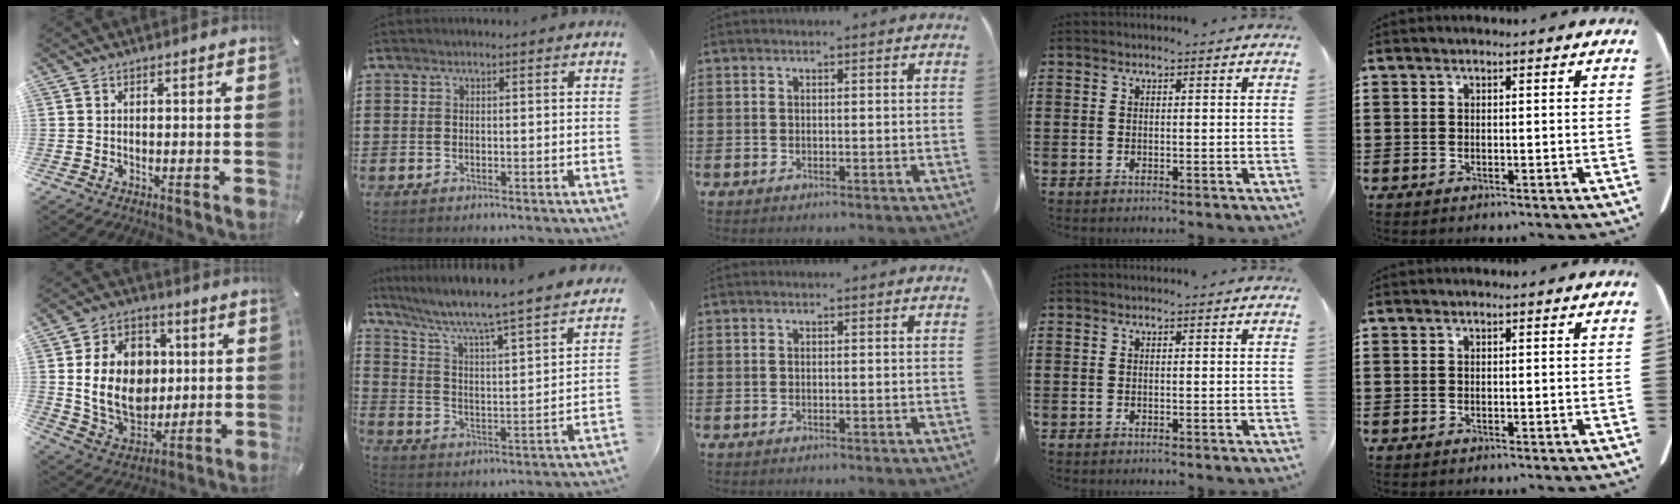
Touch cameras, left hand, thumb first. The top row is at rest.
{"thumb": {"total": 17.1, "force": [1.7, 13.7, 10.2], "torque": [-0.196, 0.003, 0.038]}, "index": {"total": 4.6, "force": [3.7, -0.2, 2.7], "torque": [-0.074, -0.049, 0.049]}}